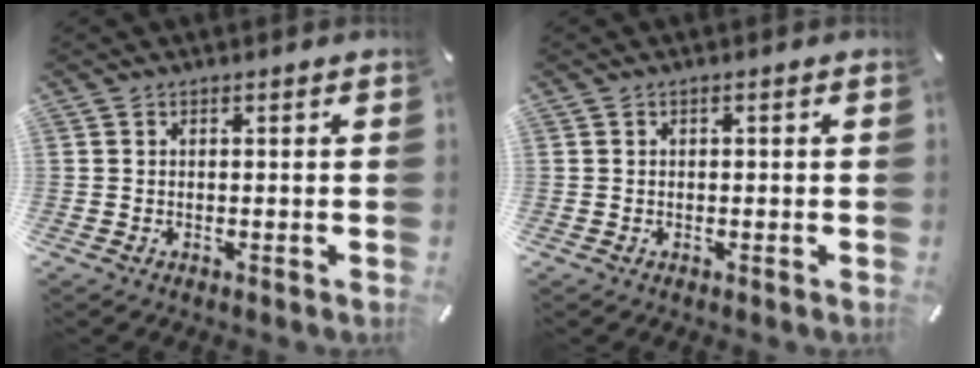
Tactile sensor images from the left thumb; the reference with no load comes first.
{"total": 0.5, "force": [0.1, 0.3, 0.4], "torque": [-0.008, 0.002, 0.001]}